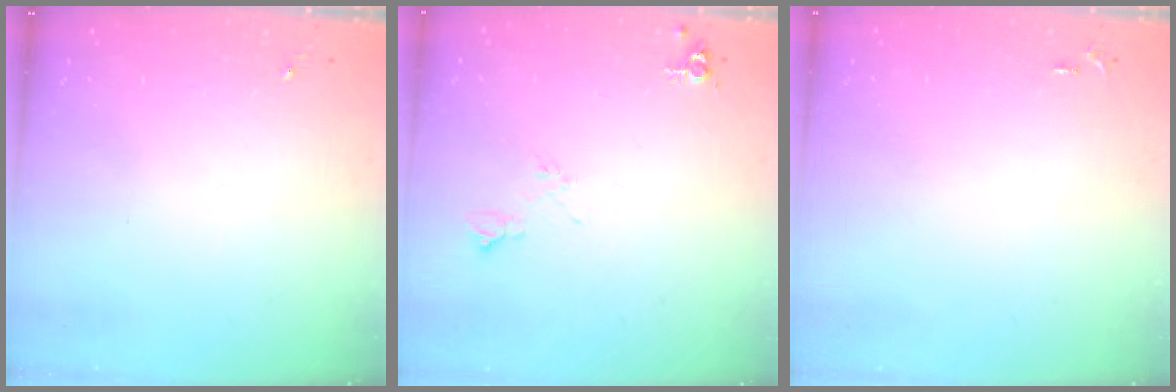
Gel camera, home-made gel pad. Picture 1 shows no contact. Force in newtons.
{"total": 6.5, "press": 6.4, "slide": 1.0}
{"total": 2.5, "press": 2.5, "slide": 0.3}